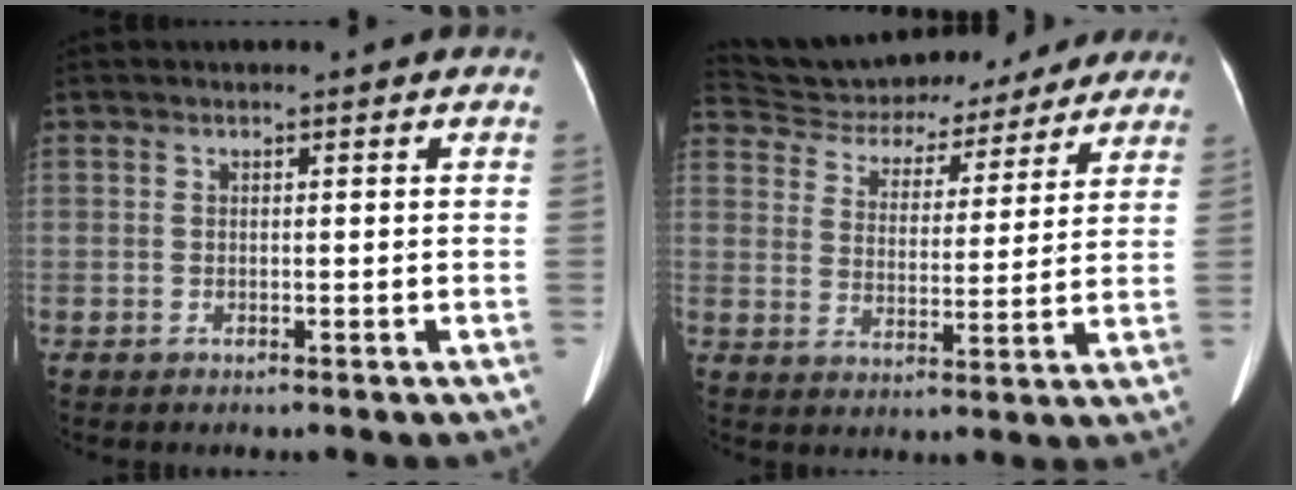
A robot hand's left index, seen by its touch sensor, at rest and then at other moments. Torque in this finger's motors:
{"motor_torque": [0.18, -0.64, 0.01, 0.01]}